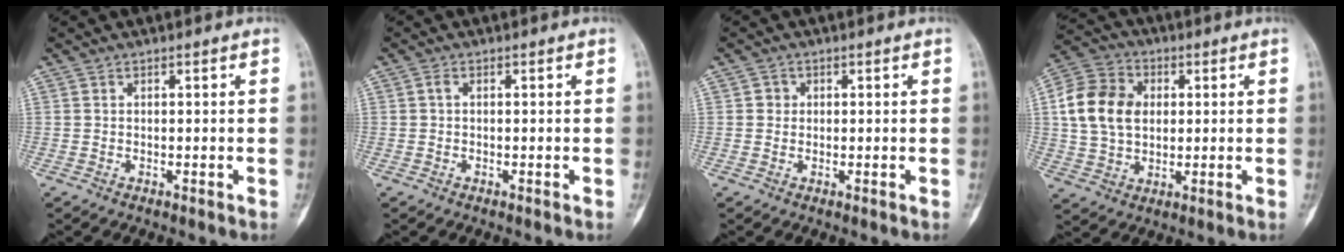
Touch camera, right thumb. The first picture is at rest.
{"total": 0.8, "force": [0.1, 0.4, 0.6], "torque": [-0.014, 0.001, 0.000]}
{"total": 1.5, "force": [0.2, 1.4, 0.3], "torque": [0.003, 0.003, 0.000]}
{"total": 13.1, "force": [2.0, 9.9, 8.4], "torque": [-0.140, 0.011, 0.032]}